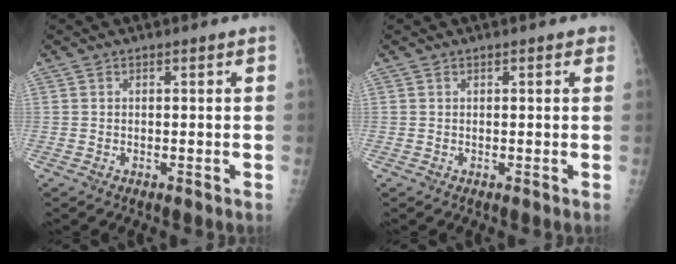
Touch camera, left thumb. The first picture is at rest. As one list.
[{"total": 1.0, "force": [0.6, 0.4, 0.7], "torque": [-0.006, 0.000, 0.003]}]